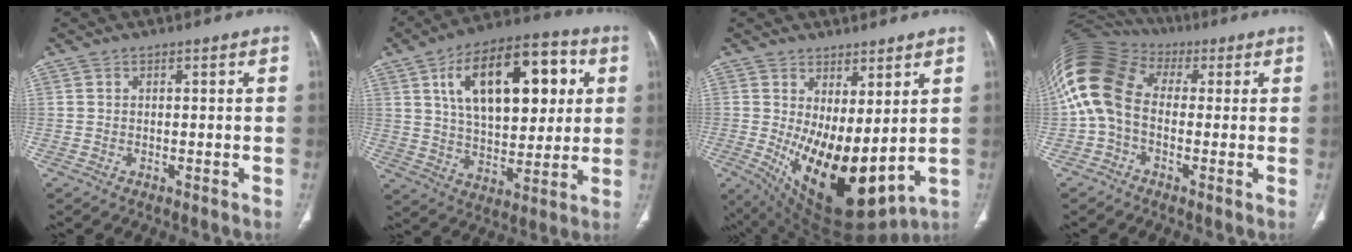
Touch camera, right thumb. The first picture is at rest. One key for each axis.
{"total": 23.1, "fx": 7.0, "fy": 11.9, "fz": 18.5, "tx": -0.255, "ty": -0.004, "tz": 0.109}
{"total": 16.8, "fx": 0.7, "fy": 7.6, "fz": 14.9, "tx": -0.244, "ty": -0.039, "tz": 0.041}
{"total": 16.1, "fx": 0.5, "fy": 11.6, "fz": 11.2, "tx": -0.243, "ty": 0.043, "tz": -0.001}